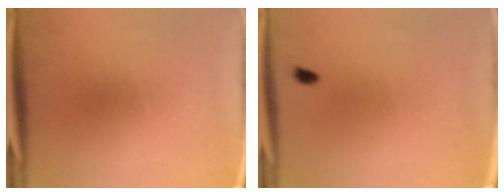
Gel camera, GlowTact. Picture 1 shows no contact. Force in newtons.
{"total": 0.7}